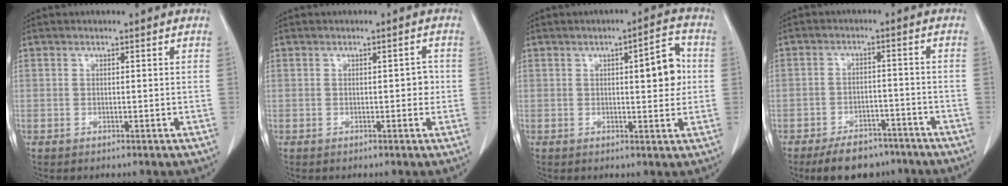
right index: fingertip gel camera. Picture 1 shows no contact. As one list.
[{"total": 1.7, "force": [-0.1, 0.8, 1.4], "torque": [-0.011, 0.005, -0.002]}, {"total": 6.5, "force": [0.8, 1.7, 6.2], "torque": [-0.084, 0.012, 0.012]}, {"total": 8.6, "force": [-6.9, 4.3, 3.0], "torque": [-0.039, 0.005, -0.104]}]